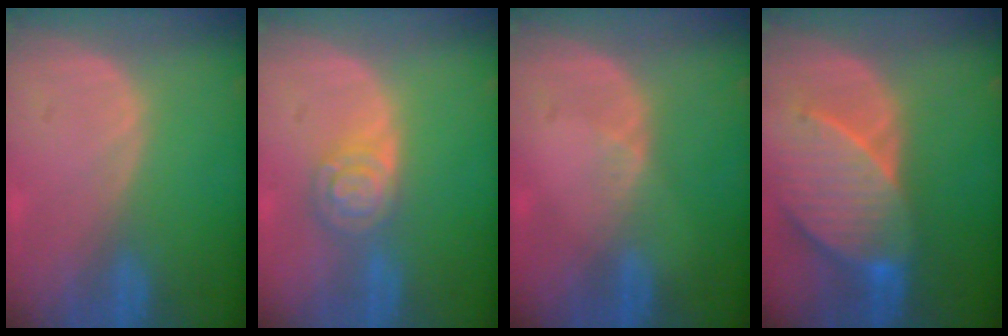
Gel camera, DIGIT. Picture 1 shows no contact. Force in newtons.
{"total": 5.5, "press": 4.8, "slide": 2.6}
{"total": 1.8, "press": 1.2, "slide": 1.3}
{"total": 9.5, "press": 8.8, "slide": 3.8}